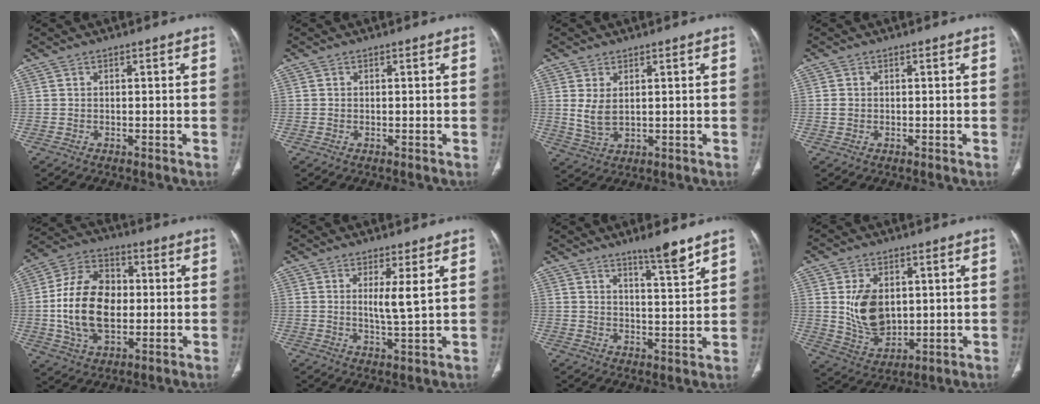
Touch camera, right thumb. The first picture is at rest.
{"total": 0.0}
{"total": 4.8, "force": [1.1, 2.8, 3.8], "torque": [-0.076, -0.008, 0.030]}
{"total": 1.2, "force": [0.0, 1.0, 0.7], "torque": [-0.012, 0.001, 0.001]}
{"total": 17.0, "force": [-0.7, 11.2, 12.8], "torque": [-0.224, 0.017, -0.010]}
{"total": 4.5, "force": [1.5, 0.2, 4.3], "torque": [-0.081, -0.021, 0.029]}
{"total": 6.7, "force": [5.1, 0.4, 4.4], "torque": [-0.062, -0.041, 0.081]}
{"total": 10.9, "force": [1.6, 7.4, 7.8], "torque": [-0.116, -0.018, 0.047]}